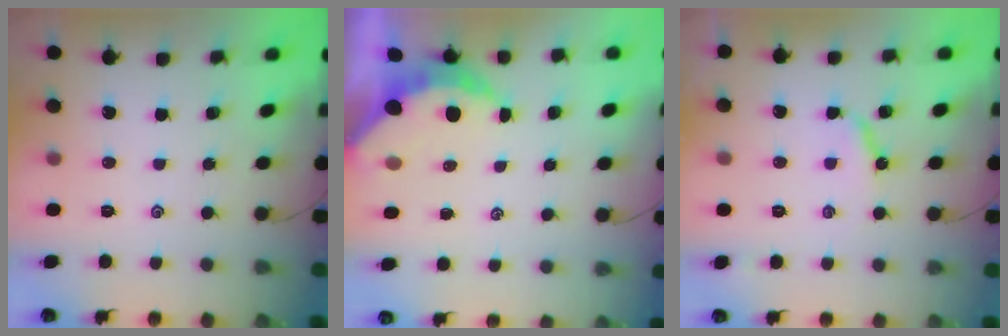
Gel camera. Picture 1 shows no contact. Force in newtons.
{"total": 5.2, "press": 5.1, "slide": 0.9}
{"total": 6.5, "press": 6.4, "slide": 0.7}